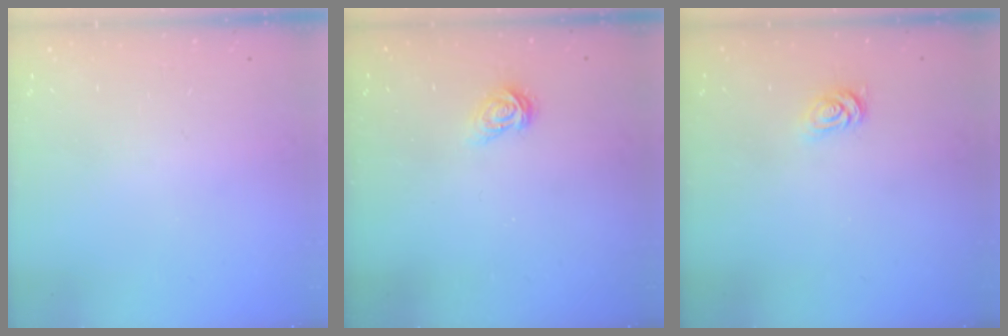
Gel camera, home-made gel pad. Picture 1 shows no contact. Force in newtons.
{"total": 3.9, "press": 3.9, "slide": 0.6}
{"total": 2.5, "press": 2.5, "slide": 0.3}